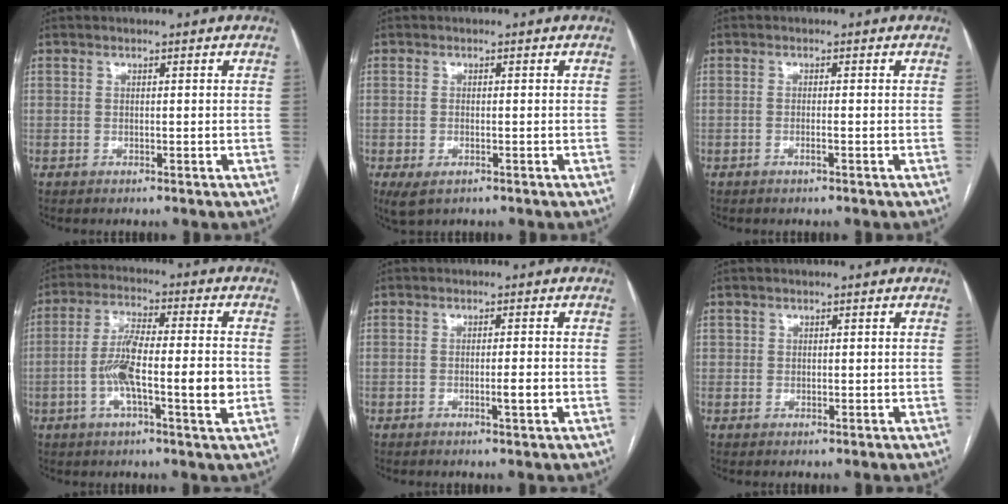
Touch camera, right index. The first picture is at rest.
{"total": 3.5, "force": [-1.8, 1.5, 2.6], "torque": [-0.050, -0.008, -0.023]}
{"total": 0.9, "force": [-0.4, 0.0, 0.8], "torque": [-0.020, 0.001, -0.005]}
{"total": 11.4, "force": [-2.2, 1.8, 11.1], "torque": [-0.201, 0.010, -0.040]}
{"total": 2.2, "force": [-0.7, 0.0, 2.1], "torque": [-0.037, -0.002, -0.008]}
{"total": 0.9, "force": [0.4, 0.8, 0.0], "torque": [0.008, 0.003, 0.005]}